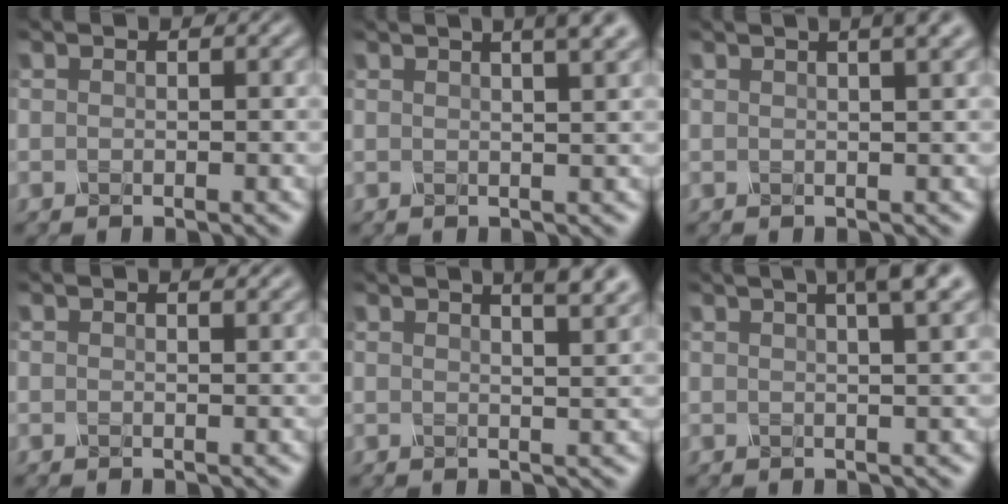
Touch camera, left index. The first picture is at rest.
{"total": 5.7, "force": [3.4, 2.2, 4.0], "torque": [-0.021, 0.036, 0.008]}
{"total": 4.6, "force": [2.7, 1.7, 3.4], "torque": [-0.021, 0.024, 0.002]}
{"total": 1.0, "force": [0.8, 0.2, 0.5], "torque": [-0.010, -0.003, 0.007]}
{"total": 5.1, "force": [3.4, 1.5, 3.4], "torque": [-0.019, 0.027, 0.017]}
{"total": 5.2, "force": [3.0, 1.3, 4.1], "torque": [-0.033, 0.024, 0.016]}